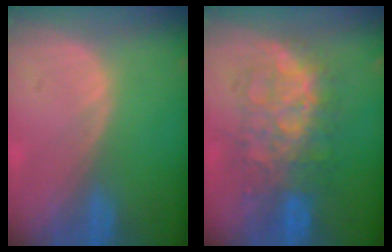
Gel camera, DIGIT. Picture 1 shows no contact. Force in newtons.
{"total": 8.9, "press": 8.9, "slide": 0.5}